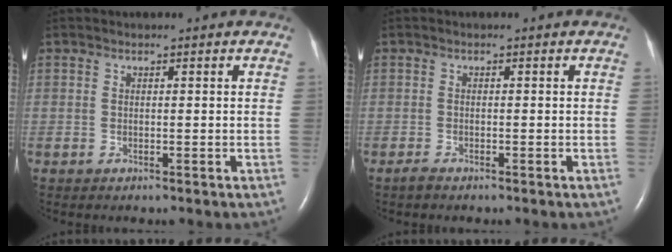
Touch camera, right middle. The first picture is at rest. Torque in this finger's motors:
{"motor_torque": [0.00, 0.09, -0.01, 0.00]}